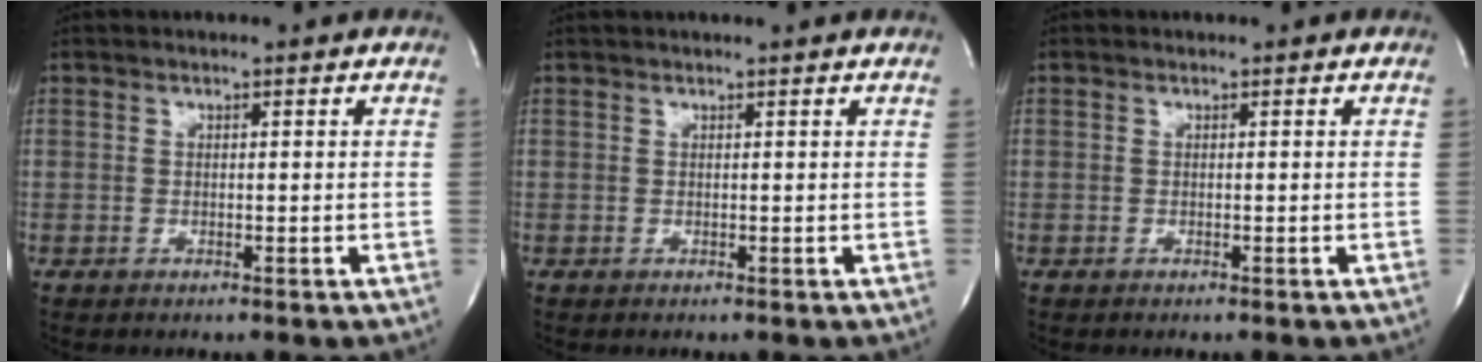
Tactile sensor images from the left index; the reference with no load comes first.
{"total": 1.9, "force": [1.6, -0.6, 0.7], "torque": [-0.017, 0.007, 0.028]}
{"total": 0.0}